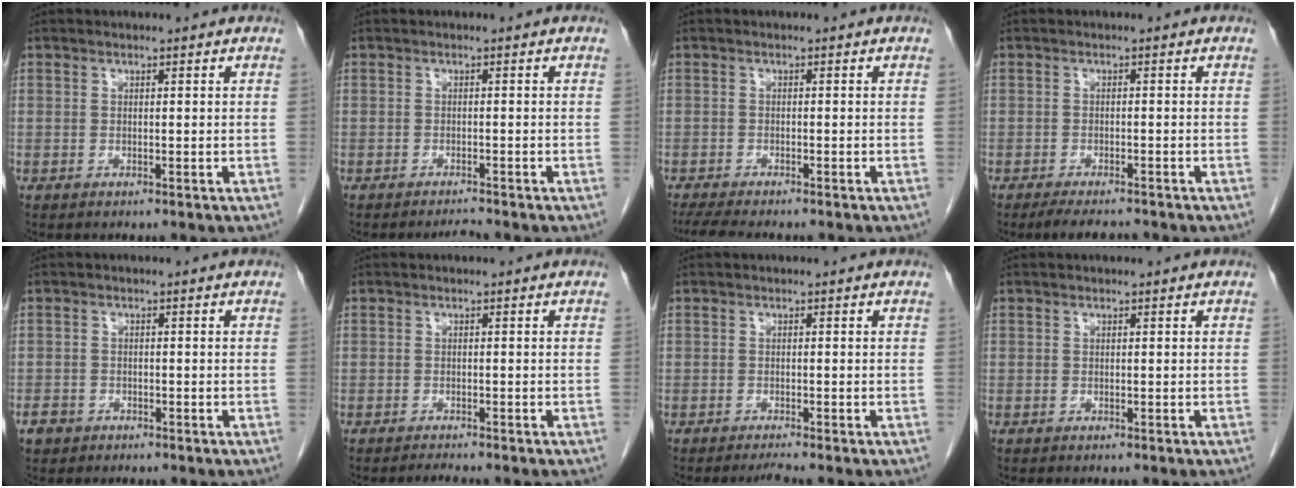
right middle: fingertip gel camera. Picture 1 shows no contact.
{"total": 1.2, "force": [-1.1, -0.4, 0.0], "torque": [-0.001, -0.009, -0.013]}
{"total": 5.9, "force": [-5.0, 0.6, 3.0], "torque": [-0.047, -0.014, -0.079]}
{"total": 4.3, "force": [-3.8, 0.7, 1.9], "torque": [-0.031, -0.011, -0.059]}
{"total": 2.0, "force": [-1.3, 1.5, 0.4], "torque": [-0.011, 0.004, -0.019]}
{"total": 1.1, "force": [-1.1, -0.3, 0.2], "torque": [-0.011, -0.008, -0.014]}
{"total": 1.4, "force": [-1.2, -0.7, 0.5], "torque": [-0.014, -0.006, -0.019]}
{"total": 0.0}